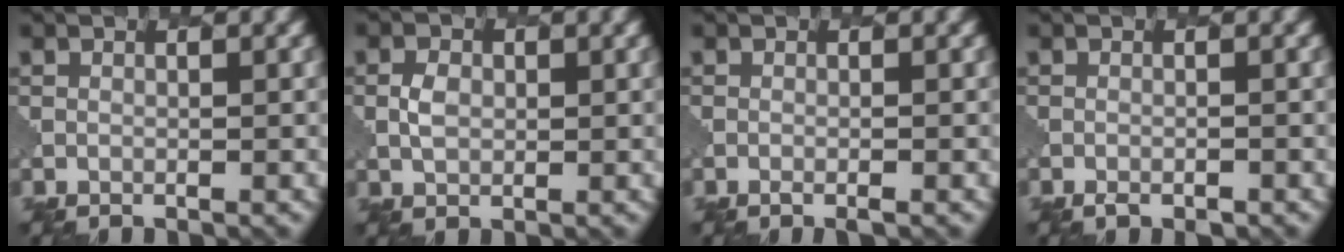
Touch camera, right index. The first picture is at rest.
{"total": 1.5, "force": [0.3, 1.2, 0.8], "torque": [-0.016, 0.002, 0.005]}
{"total": 1.0, "force": [-0.5, 0.2, 0.8], "torque": [-0.009, 0.001, -0.008]}
{"total": 1.1, "force": [-0.9, 0.3, 0.5], "torque": [-0.009, -0.001, -0.014]}